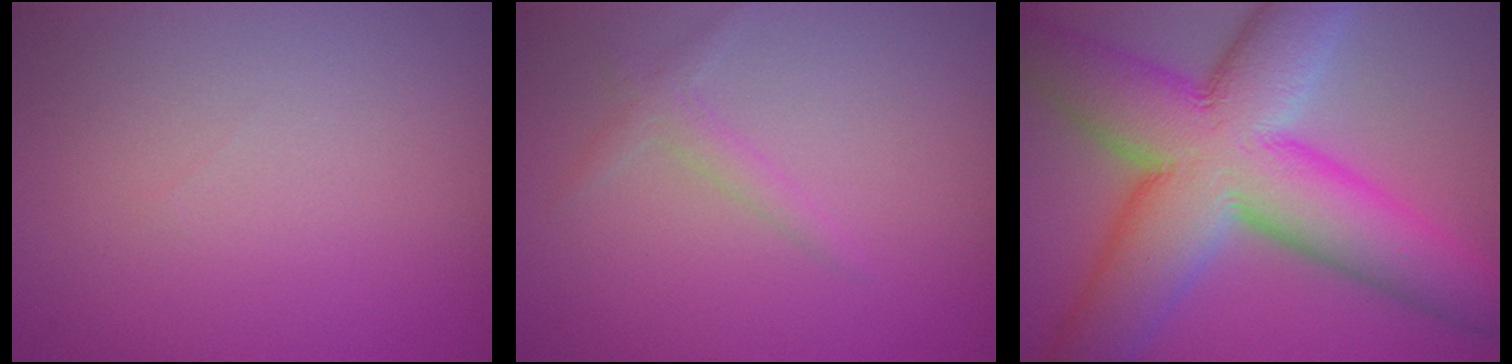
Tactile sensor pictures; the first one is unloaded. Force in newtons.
{"total": 1.4, "press": 1.4, "slide": 0.1}
{"total": 14.4, "press": 14.4, "slide": 0.6}